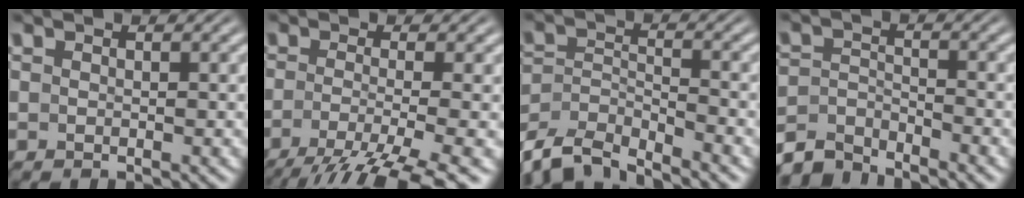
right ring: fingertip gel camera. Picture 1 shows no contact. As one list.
[{"total": 7.6, "force": [-4.6, 2.3, 5.7], "torque": [-0.097, -0.038, -0.051]}, {"total": 7.4, "force": [-5.5, 3.8, 3.1], "torque": [-0.081, -0.043, -0.079]}, {"total": 4.7, "force": [-4.2, 1.6, 1.4], "torque": [-0.025, -0.015, -0.071]}]